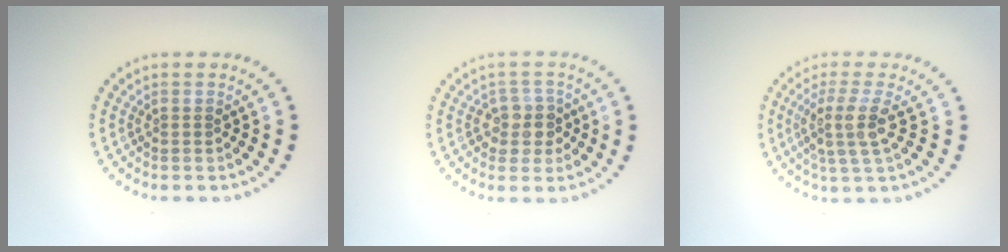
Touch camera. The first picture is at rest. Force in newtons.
{"total": 2.5, "press": 2.2, "slide": 1.0}
{"total": 3.4, "press": 2.6, "slide": 2.2}